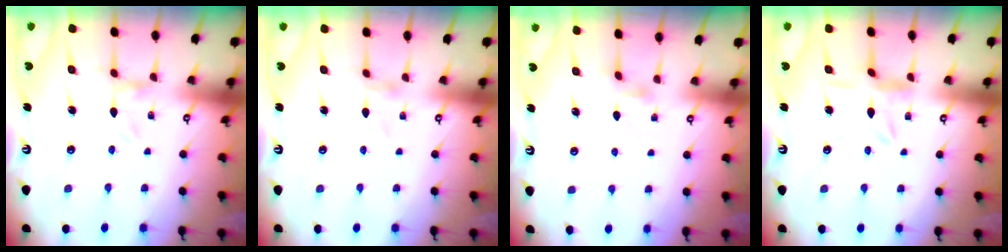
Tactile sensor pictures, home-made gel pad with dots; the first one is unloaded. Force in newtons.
{"total": 1.0, "press": 1.0, "slide": 0.1}
{"total": 2.0, "press": 2.0, "slide": 0.4}
{"total": 3.9, "press": 3.9, "slide": 0.4}